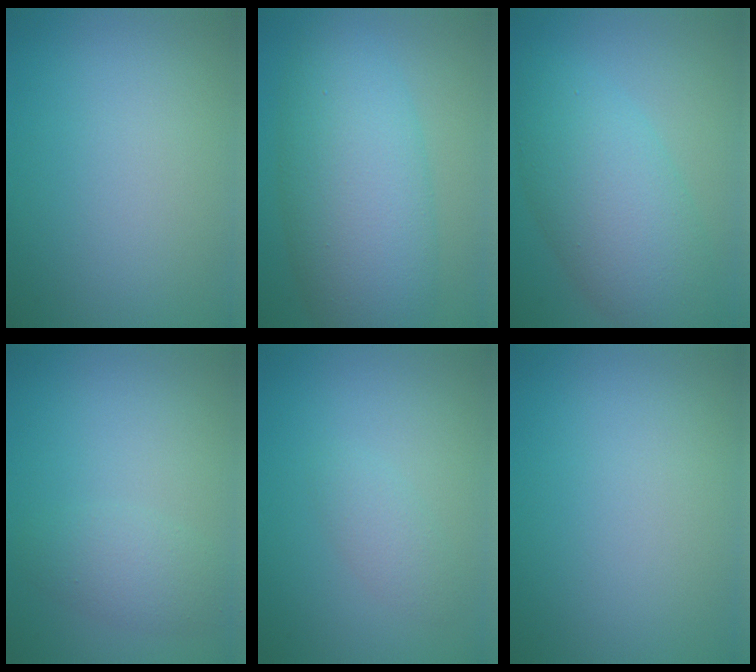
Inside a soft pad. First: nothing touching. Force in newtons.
{"total": 9.5, "press": 9.5, "slide": 0.1}
{"total": 7.5, "press": 7.5, "slide": 0.3}
{"total": 2.4, "press": 2.4, "slide": 0.1}
{"total": 1.5, "press": 1.5, "slide": 0.0}
{"total": 0.0}